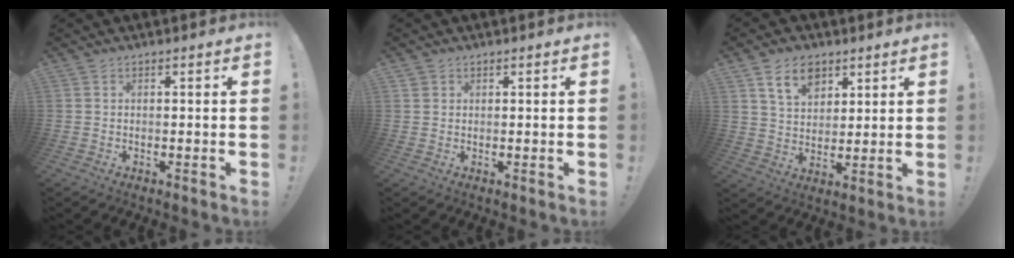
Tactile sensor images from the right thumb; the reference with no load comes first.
{"total": 1.1, "force": [0.7, 0.8, 0.2], "torque": [0.003, -0.002, 0.013]}
{"total": 9.9, "force": [5.9, 6.5, 4.6], "torque": [-0.066, -0.020, 0.110]}